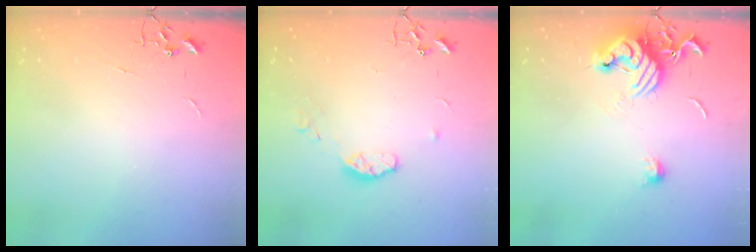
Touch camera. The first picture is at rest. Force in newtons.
{"total": 6.7, "press": 6.7, "slide": 0.5}
{"total": 12.0, "press": 12.0, "slide": 0.8}